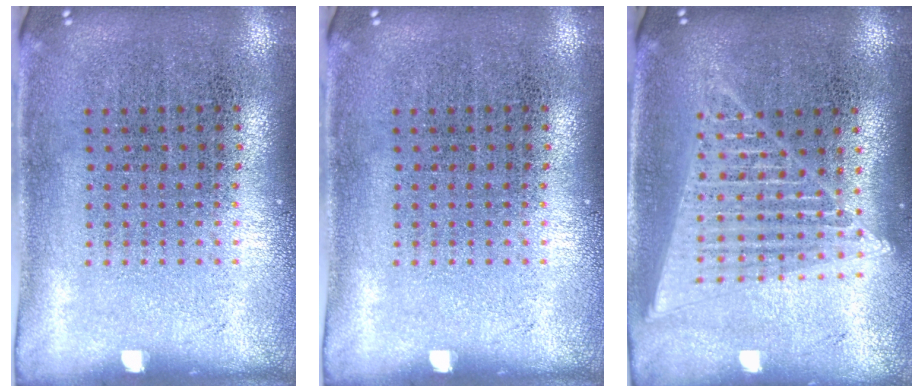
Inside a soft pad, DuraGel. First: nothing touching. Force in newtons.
{"total": 0.0}
{"total": 1.8, "press": 1.6, "slide": 0.8}